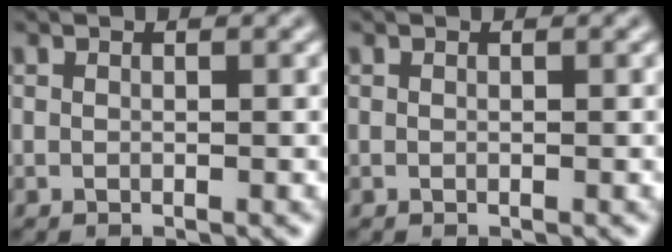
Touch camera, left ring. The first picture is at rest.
{"total": 0.0}